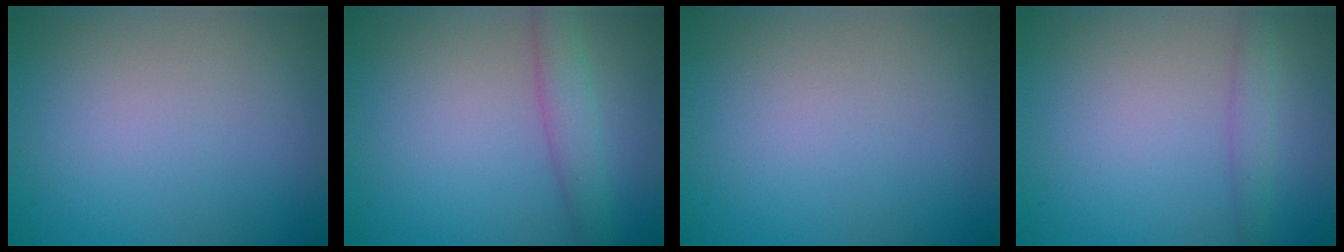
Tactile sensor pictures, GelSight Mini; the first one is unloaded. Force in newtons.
{"total": 2.7, "press": 2.7, "slide": 0.1}
{"total": 0.0}
{"total": 1.7, "press": 1.7, "slide": 0.1}